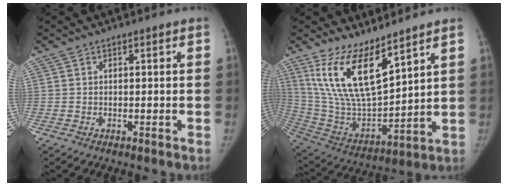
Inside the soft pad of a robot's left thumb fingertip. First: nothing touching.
{"total": 16.7, "force": [10.5, 5.5, 11.8], "torque": [-0.206, -0.065, 0.222]}